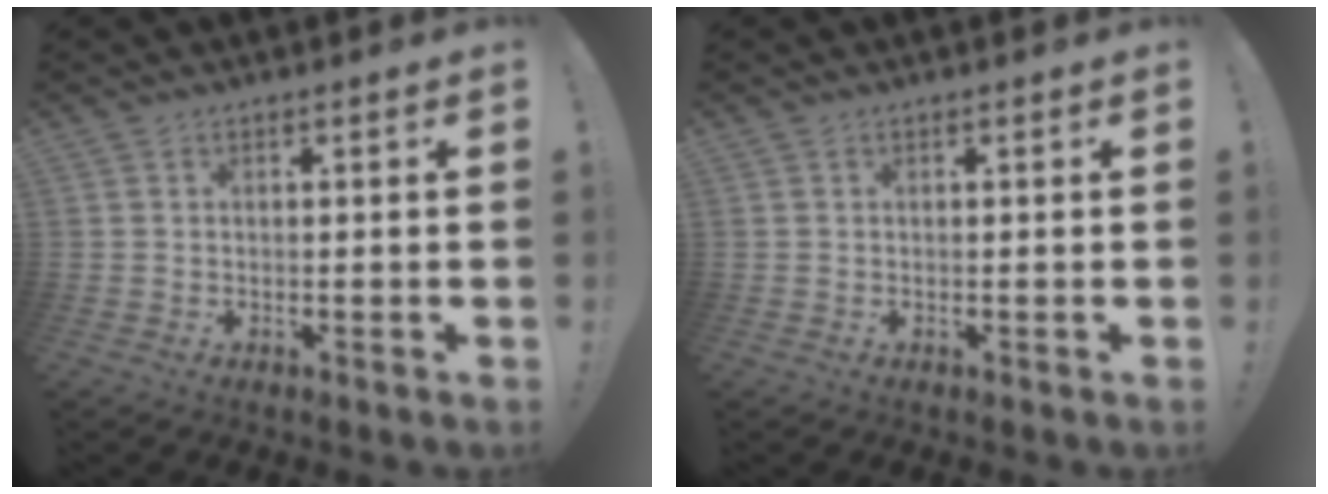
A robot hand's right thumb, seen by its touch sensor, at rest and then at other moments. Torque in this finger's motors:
{"motor_torque": [0.00, 0.00, 0.01, -0.01, 0.00]}